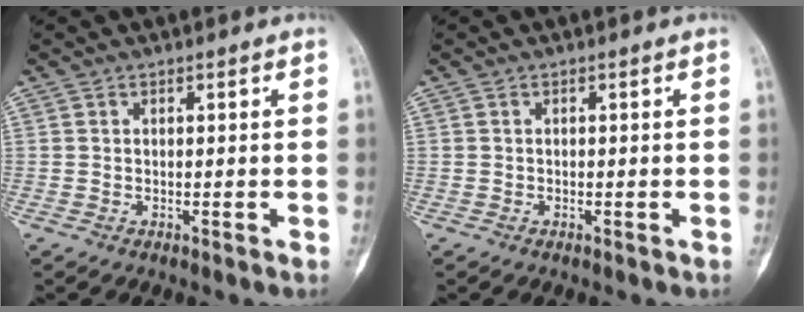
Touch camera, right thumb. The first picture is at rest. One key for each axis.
{"total": 0.0}